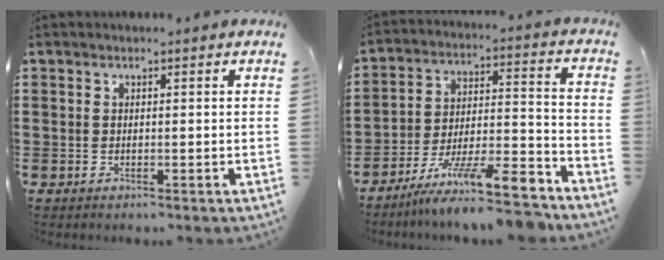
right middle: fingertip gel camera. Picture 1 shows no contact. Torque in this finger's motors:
{"motor_torque": [2.14, 0.00, 1.05, 0.21]}